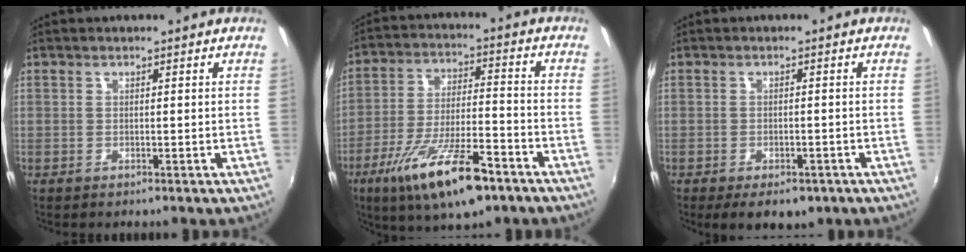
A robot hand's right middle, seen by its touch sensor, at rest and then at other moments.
{"total": 16.8, "force": [-10.1, 4.8, 12.5], "torque": [-0.239, -0.031, -0.175]}
{"total": 6.8, "force": [-4.4, 3.2, 4.0], "torque": [-0.084, -0.022, -0.062]}